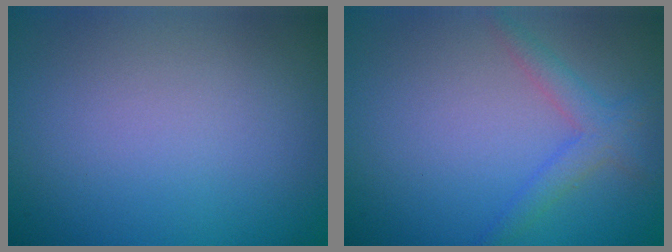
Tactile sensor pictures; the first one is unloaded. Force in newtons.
{"total": 2.3, "press": 2.3, "slide": 0.1}